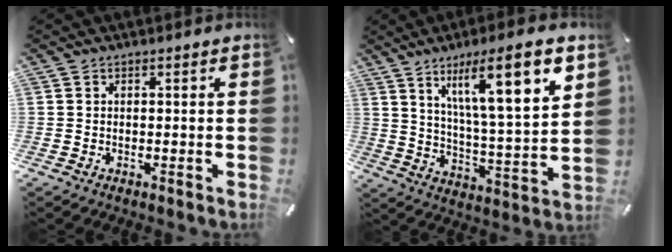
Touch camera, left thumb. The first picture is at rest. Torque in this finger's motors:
{"motor_torque": [2.91, 2.10, 1.45, -1.32, 0.26]}